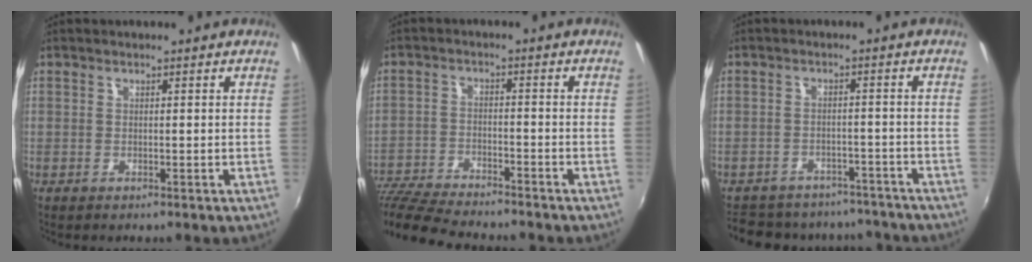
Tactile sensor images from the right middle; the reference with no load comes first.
{"total": 13.8, "force": [-12.3, 2.1, 5.7], "torque": [-0.138, -0.024, -0.218]}
{"total": 17.7, "force": [-15.2, 7.3, 5.6], "torque": [-0.127, 0.022, -0.191]}